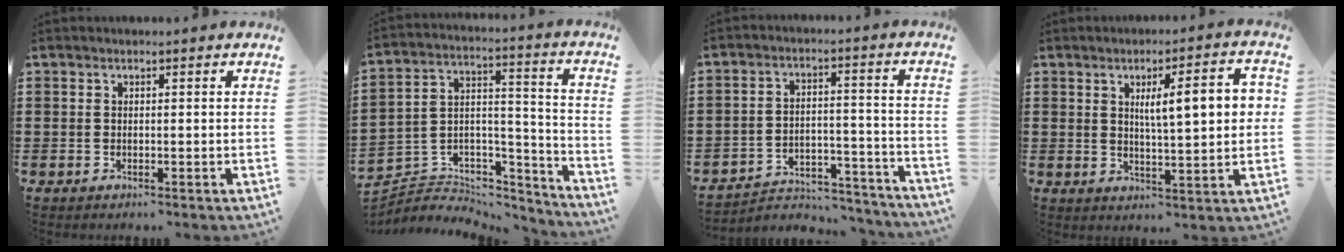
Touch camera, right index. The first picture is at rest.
{"total": 4.3, "force": [-3.2, 2.8, 0.5], "torque": [-0.014, 0.004, -0.064]}
{"total": 4.3, "force": [-4.1, 1.1, 0.9], "torque": [-0.019, 0.008, -0.084]}
{"total": 8.2, "force": [1.9, 1.9, 7.7], "torque": [-0.132, 0.001, 0.026]}